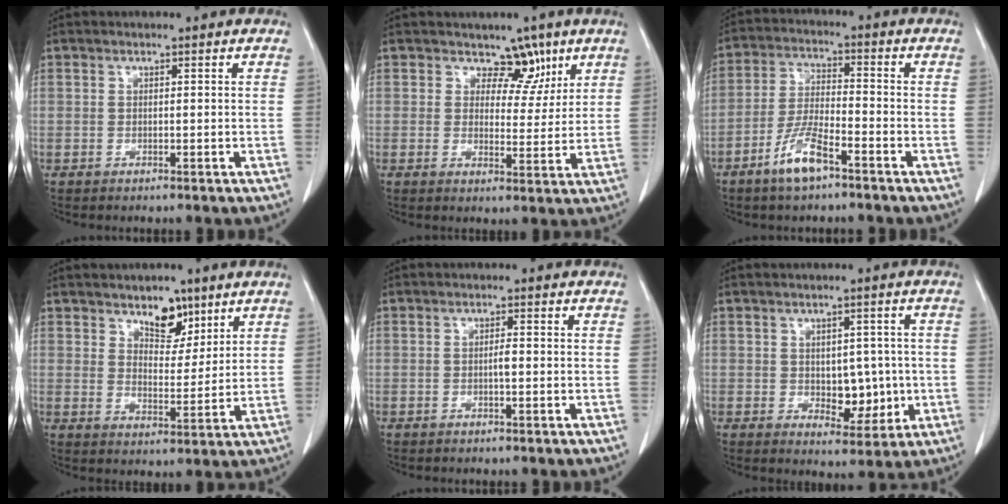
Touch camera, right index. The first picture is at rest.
{"total": 4.8, "force": [3.2, 3.3, 1.4], "torque": [0.001, -0.004, 0.047]}
{"total": 7.4, "force": [-4.7, 1.6, 5.5], "torque": [-0.118, -0.005, -0.088]}
{"total": 6.3, "force": [4.2, 3.2, 3.3], "torque": [-0.044, -0.002, 0.072]}
{"total": 1.4, "force": [-0.2, 0.2, 1.4], "torque": [-0.025, 0.002, -0.005]}
{"total": 6.2, "force": [-0.4, 3.7, 4.9], "torque": [-0.055, 0.002, 0.004]}